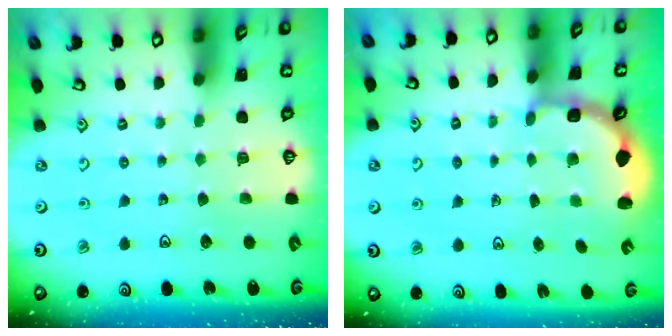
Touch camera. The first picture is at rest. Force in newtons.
{"total": 2.7, "press": 2.4, "slide": 1.4}